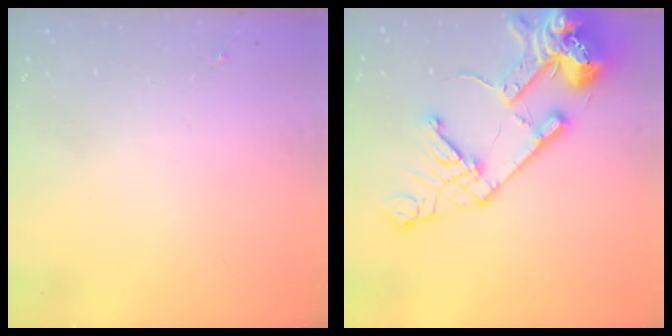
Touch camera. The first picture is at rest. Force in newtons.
{"total": 20.4, "press": 20.2, "slide": 2.9}